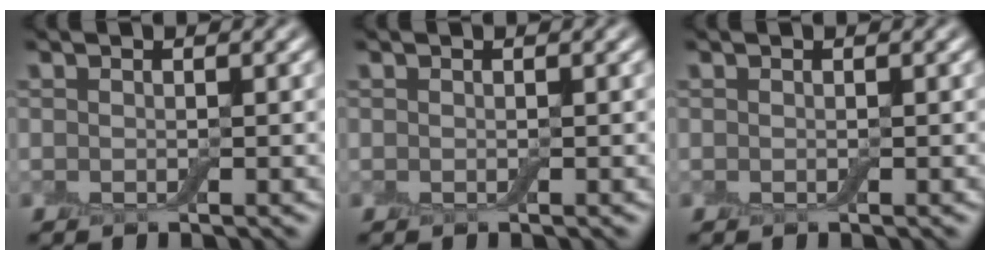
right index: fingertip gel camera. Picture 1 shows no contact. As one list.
[{"total": 0.0}, {"total": 0.0}]